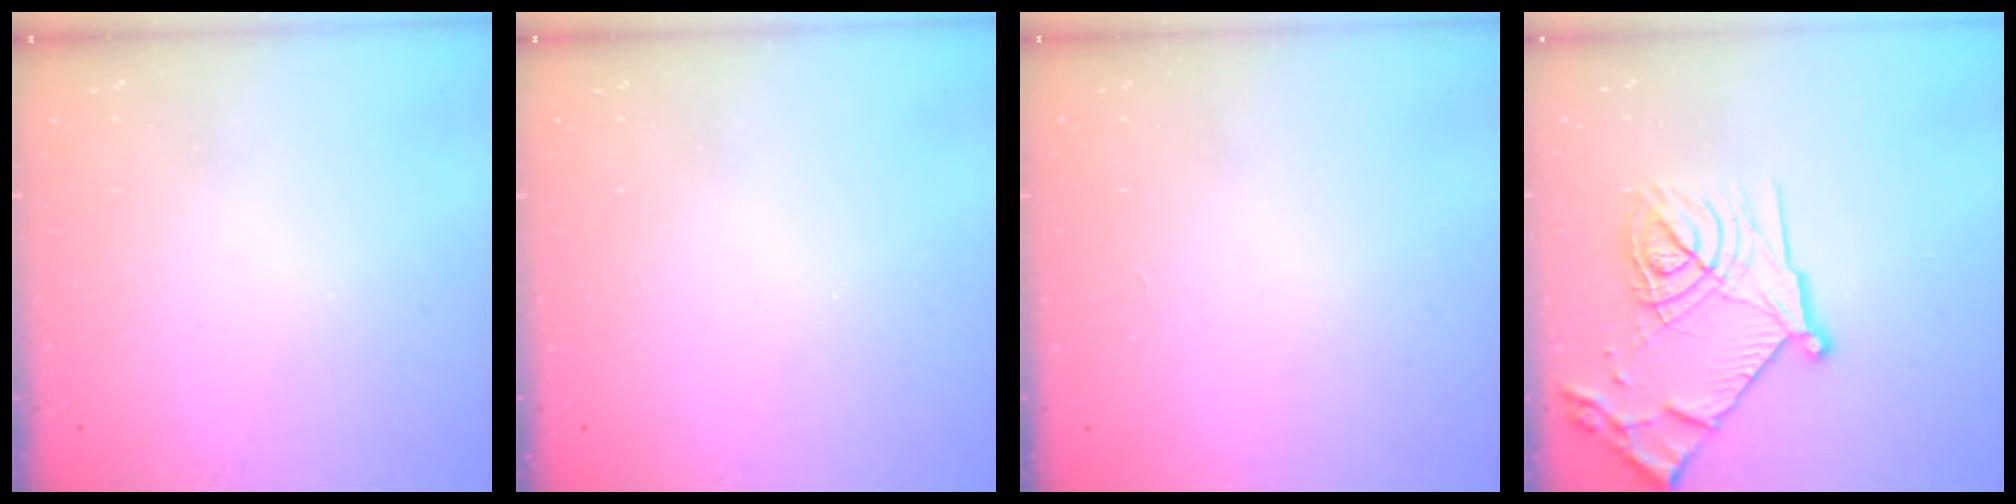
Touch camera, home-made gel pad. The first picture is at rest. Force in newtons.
{"total": 0.0}
{"total": 1.7, "press": 1.7, "slide": 0.1}
{"total": 20.3, "press": 20.2, "slide": 1.9}